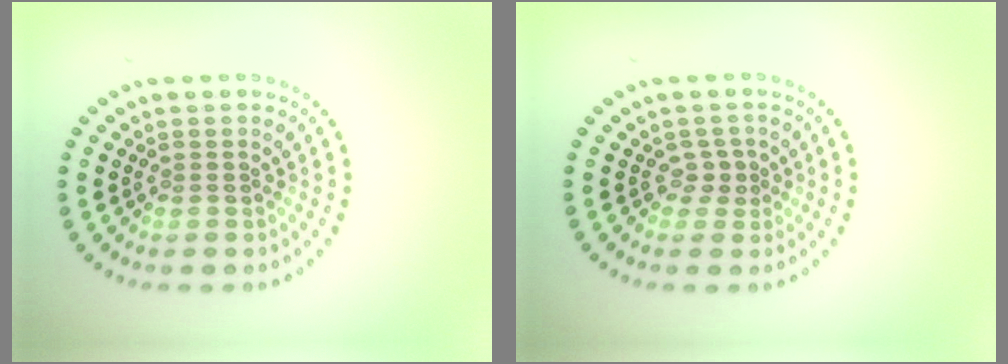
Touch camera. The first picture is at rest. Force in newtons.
{"total": 1.1, "press": 0.8, "slide": 0.8}